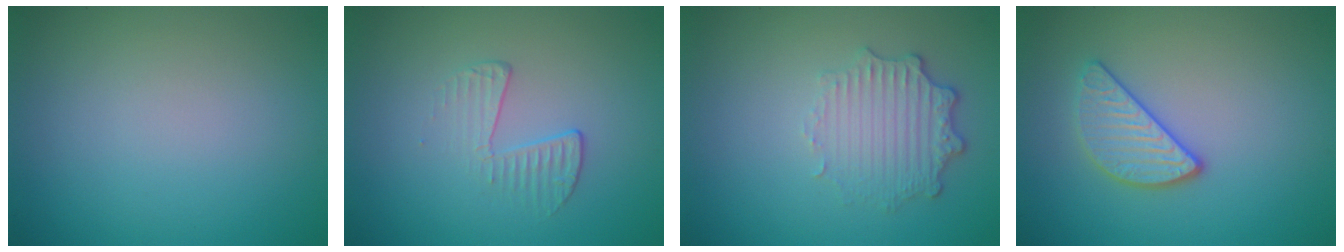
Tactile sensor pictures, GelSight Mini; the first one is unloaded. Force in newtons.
{"total": 1.9, "press": 0.7, "slide": 1.8}
{"total": 3.4, "press": 2.7, "slide": 2.1}
{"total": 2.8, "press": 2.6, "slide": 0.9}